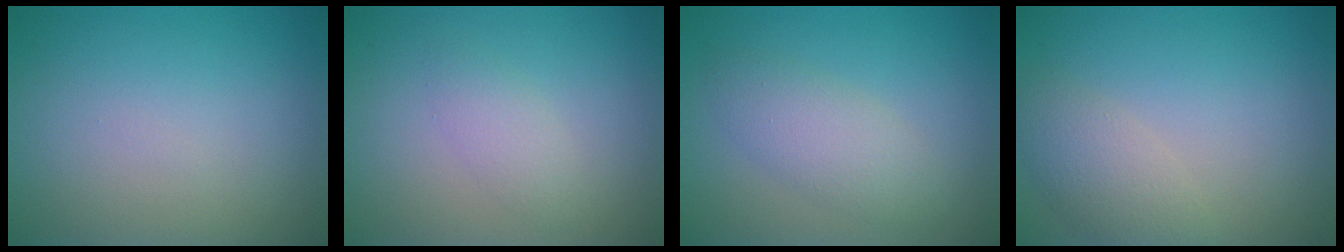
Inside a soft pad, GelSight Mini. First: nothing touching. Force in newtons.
{"total": 1.8, "press": 1.8, "slide": 0.0}
{"total": 3.2, "press": 3.2, "slide": 0.1}
{"total": 3.0, "press": 2.9, "slide": 0.4}